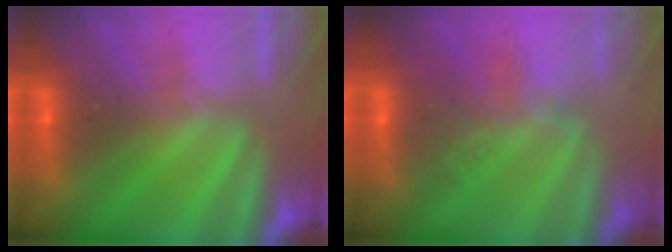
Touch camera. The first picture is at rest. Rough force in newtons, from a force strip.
{"total": 2.4}